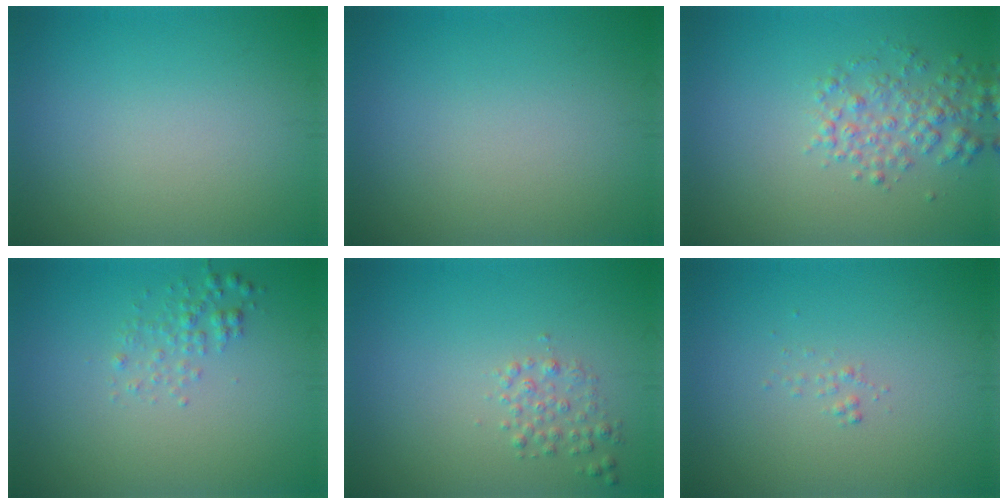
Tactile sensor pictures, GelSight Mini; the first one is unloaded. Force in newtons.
{"total": 0.0}
{"total": 2.7, "press": 2.7, "slide": 0.1}
{"total": 1.5, "press": 1.5, "slide": 0.0}
{"total": 1.5, "press": 1.5, "slide": 0.0}
{"total": 0.5, "press": 0.5, "slide": 0.0}